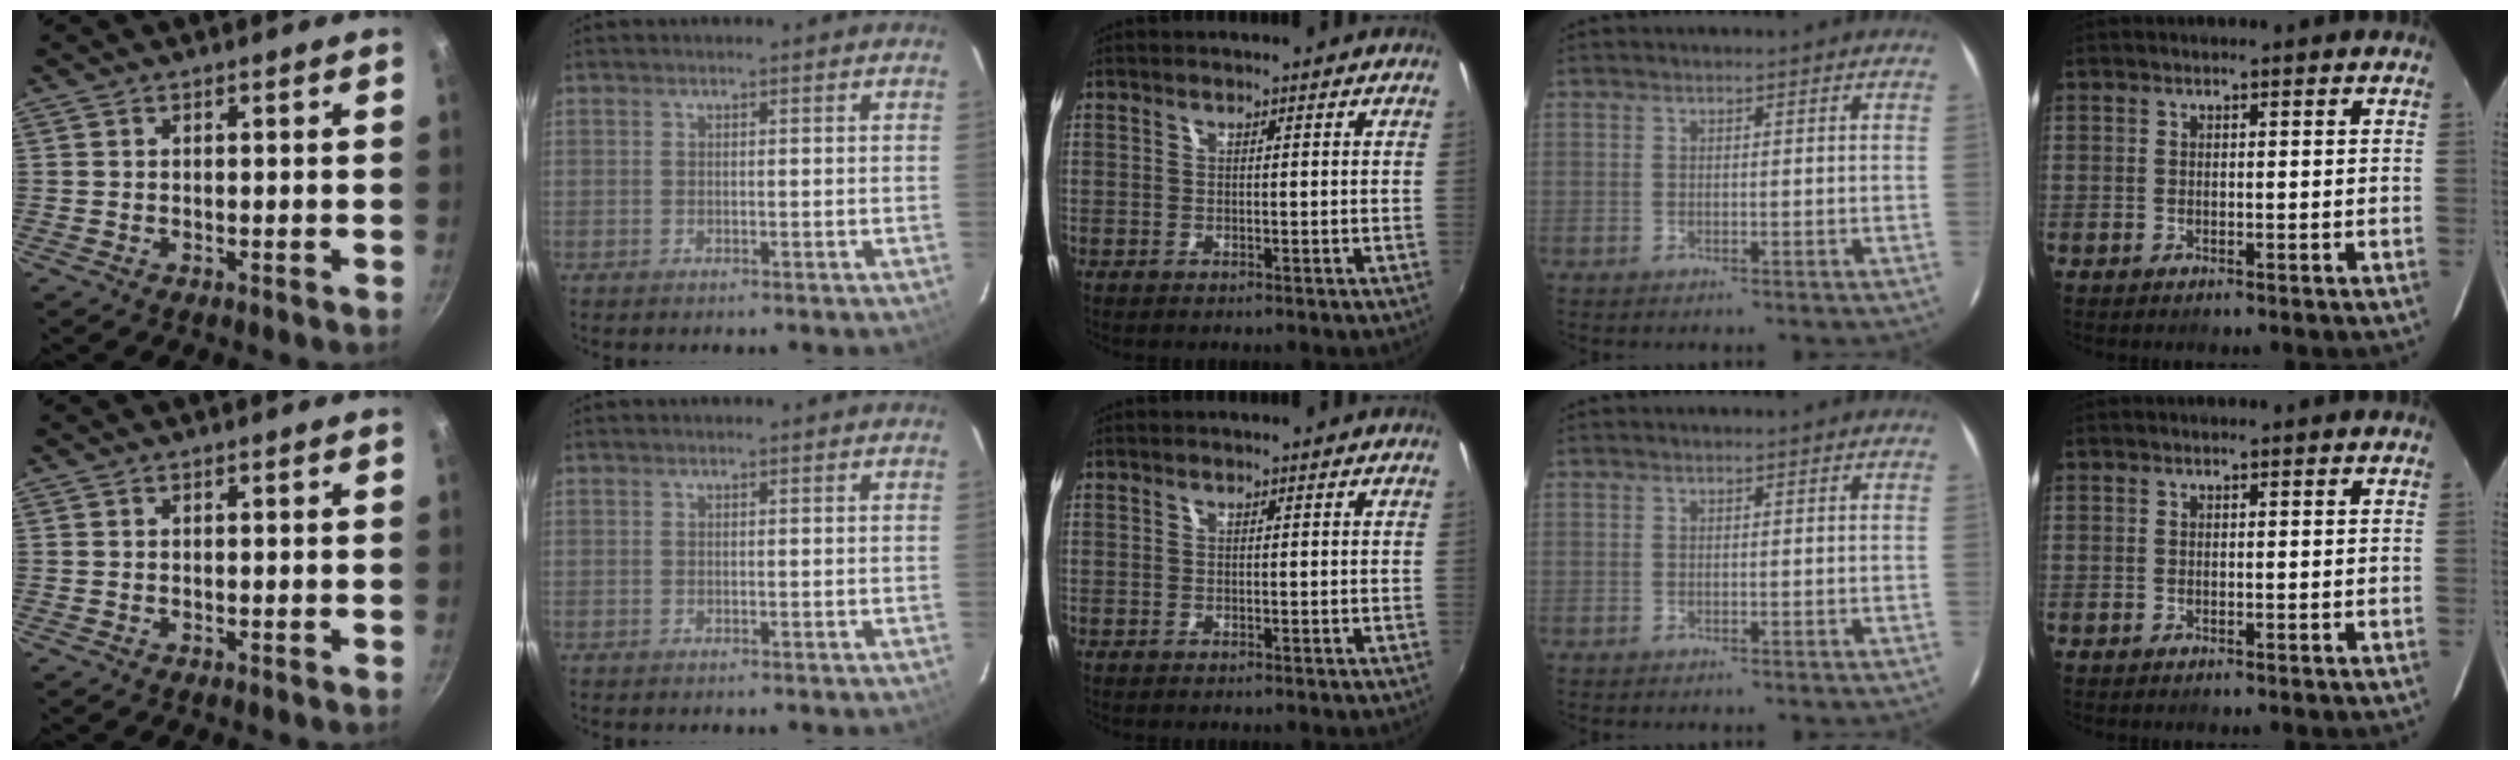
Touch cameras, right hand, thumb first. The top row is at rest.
{}